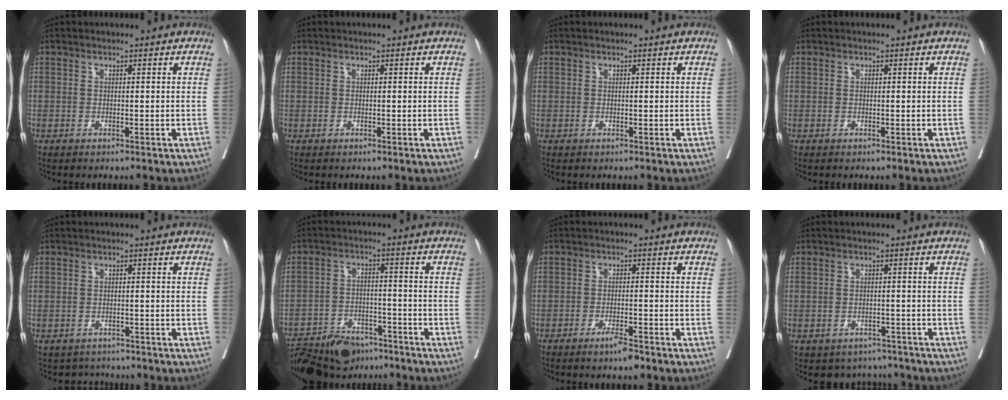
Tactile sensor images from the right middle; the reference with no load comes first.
{"total": 0.0}
{"total": 0.0}
{"total": 0.0}
{"total": 2.8, "force": [-2.5, 1.1, -0.5], "torque": [0.005, 0.003, -0.038]}
{"total": 13.3, "force": [-11.3, 5.2, 4.6], "torque": [-0.078, -0.001, -0.173]}
{"total": 3.2, "force": [-2.4, 0.2, 2.2], "torque": [-0.038, -0.002, -0.042]}
{"total": 5.2, "force": [-4.4, 2.7, 0.0], "torque": [0.015, 0.017, -0.053]}